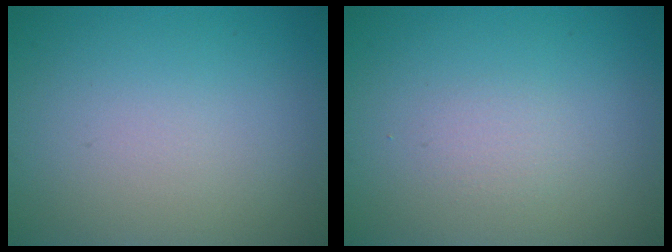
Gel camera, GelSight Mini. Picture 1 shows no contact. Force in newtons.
{"total": 0.9, "press": 0.9, "slide": 0.0}